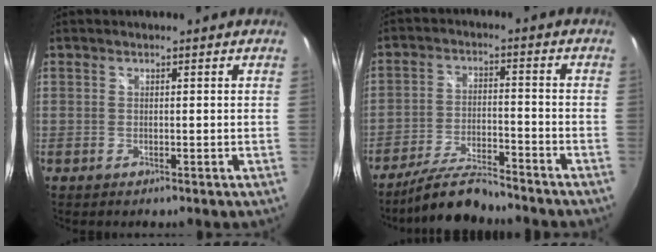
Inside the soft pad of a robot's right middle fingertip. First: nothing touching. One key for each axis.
{"total": 9.4, "fx": -8.6, "fy": 0.9, "fz": 3.7, "tx": -0.087, "ty": -0.004, "tz": -0.155}